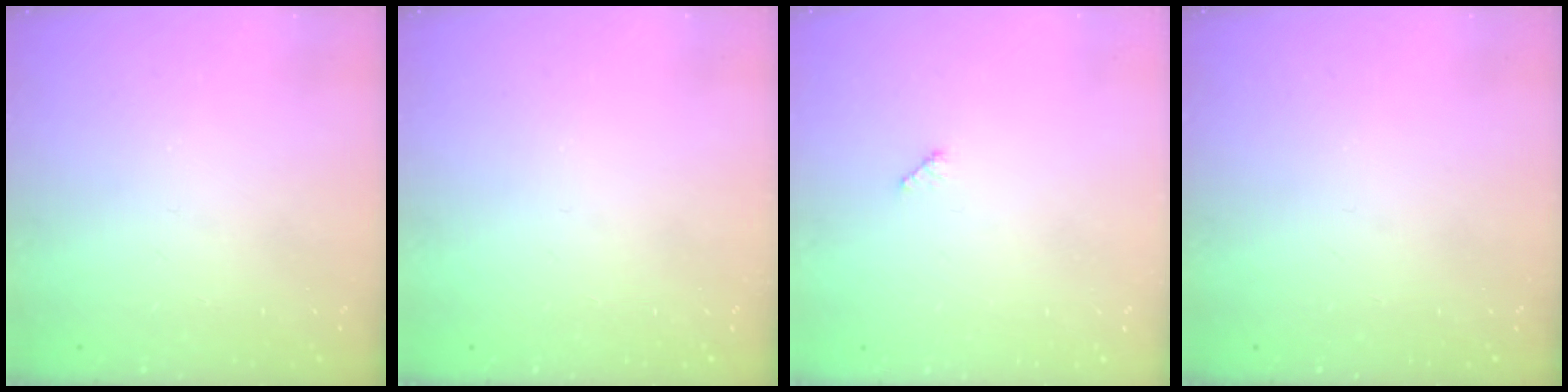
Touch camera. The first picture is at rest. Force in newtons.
{"total": 0.0}
{"total": 2.9, "press": 2.9, "slide": 0.4}
{"total": 0.0}